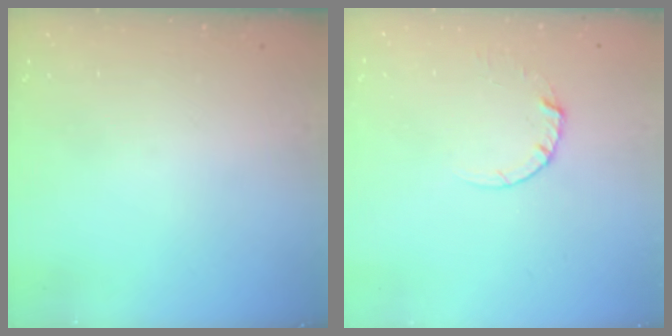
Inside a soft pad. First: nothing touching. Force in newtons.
{"total": 2.7, "press": 2.7, "slide": 0.2}